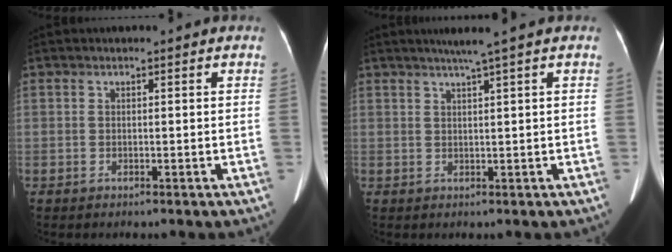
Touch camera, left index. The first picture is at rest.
{"total": 2.9, "force": [2.0, -1.0, 1.9], "torque": [-0.035, -0.001, 0.039]}